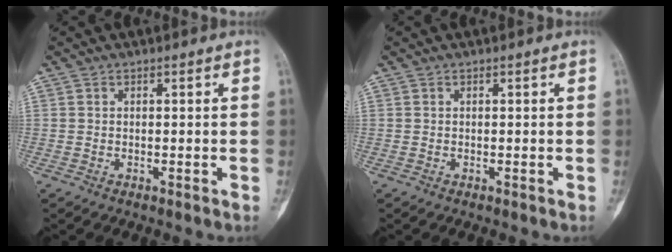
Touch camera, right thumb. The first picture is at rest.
{"total": 0.0}